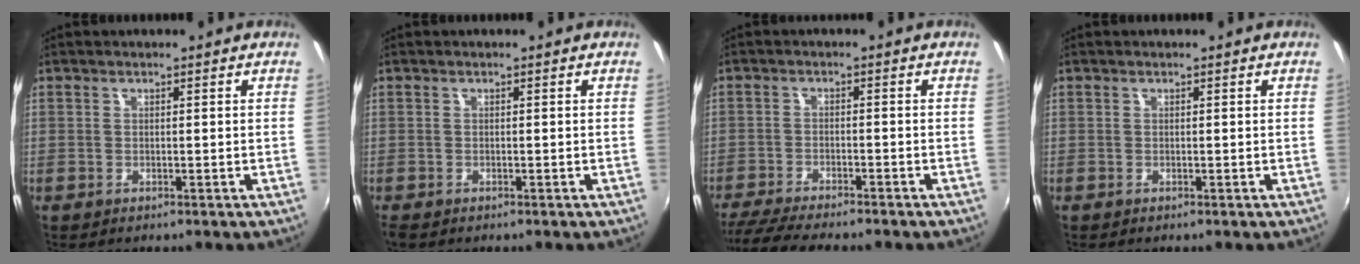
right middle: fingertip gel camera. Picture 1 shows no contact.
{"total": 0.9, "force": [-0.7, 0.4, 0.4], "torque": [-0.010, -0.006, -0.013]}
{"total": 9.7, "force": [-8.6, 0.8, 4.4], "torque": [-0.106, -0.024, -0.143]}
{"total": 0.0}